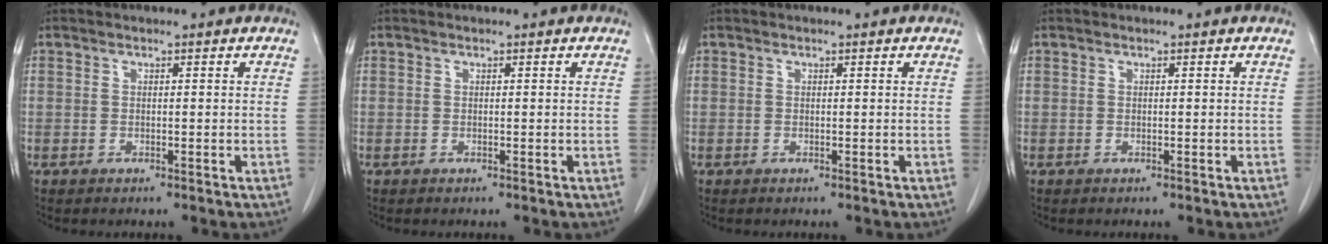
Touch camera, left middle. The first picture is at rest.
{"total": 0.0}
{"total": 0.0}
{"total": 0.0}